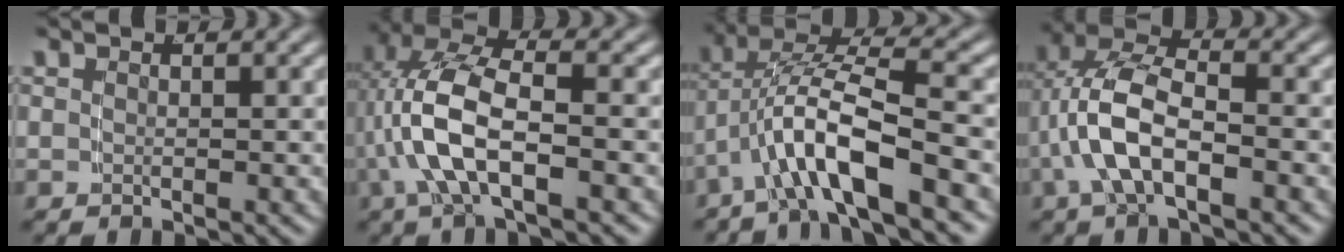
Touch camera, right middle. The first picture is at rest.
{"total": 6.5, "force": [0.2, 2.7, 5.9], "torque": [-0.138, -0.006, 0.008]}
{"total": 6.5, "force": [-0.6, 3.2, 5.6], "torque": [-0.121, -0.004, -0.007]}
{"total": 6.3, "force": [0.3, 3.4, 5.2], "torque": [-0.115, -0.005, 0.005]}